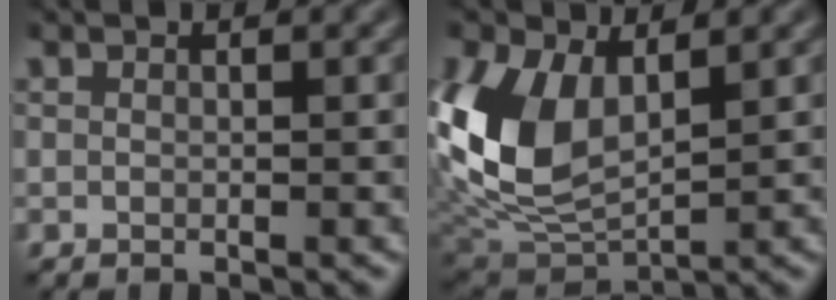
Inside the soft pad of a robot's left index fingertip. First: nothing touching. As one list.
[{"total": 8.3, "force": [1.1, 5.2, 6.4], "torque": [-0.157, -0.010, 0.029]}]